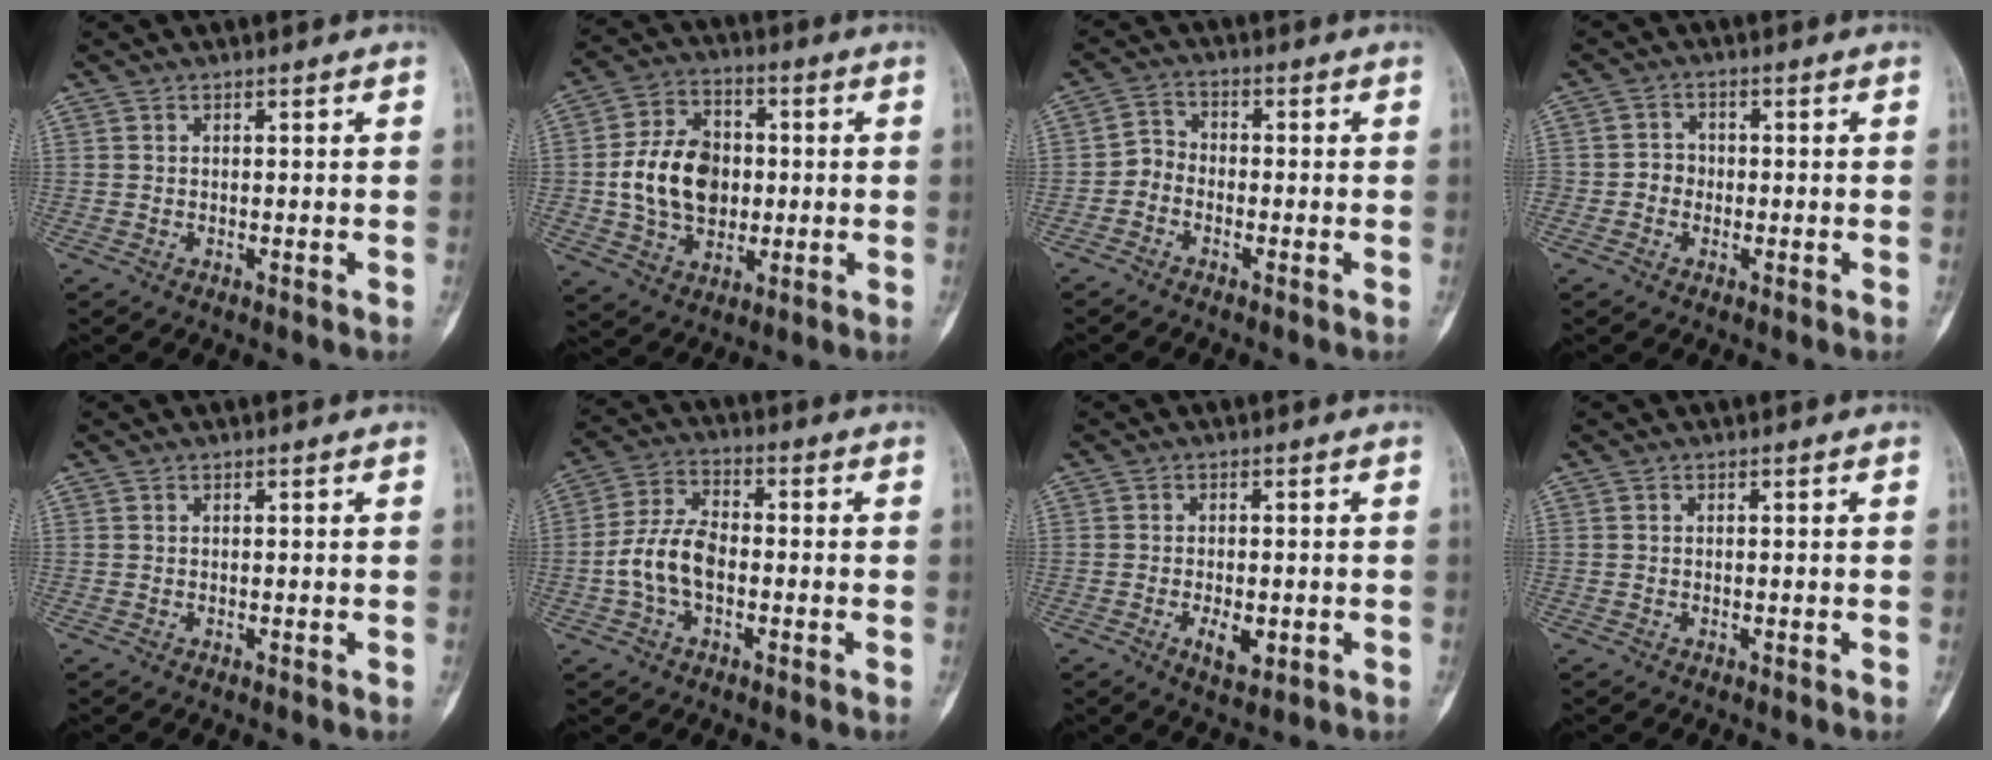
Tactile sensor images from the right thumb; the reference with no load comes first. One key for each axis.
{"total": 14.4, "fx": -0.1, "fy": 10.7, "fz": 9.7, "tx": -0.141, "ty": 0.016, "tz": 0.000}
{"total": 3.5, "fx": -1.8, "fy": 2.6, "fz": 1.3, "tx": -0.008, "ty": 0.019, "tz": -0.049}
{"total": 3.0, "fx": -0.8, "fy": 2.7, "fz": 1.1, "tx": 0.004, "ty": 0.011, "tz": -0.021}
{"total": 0.0}
{"total": 9.2, "fx": -1.9, "fy": 5.6, "fz": 7.1, "tx": -0.144, "ty": 0.029, "tz": -0.041}
{"total": 4.7, "fx": -1.5, "fy": 2.3, "fz": 3.8, "tx": -0.059, "ty": -0.002, "tz": -0.018}
{"total": 0.0}